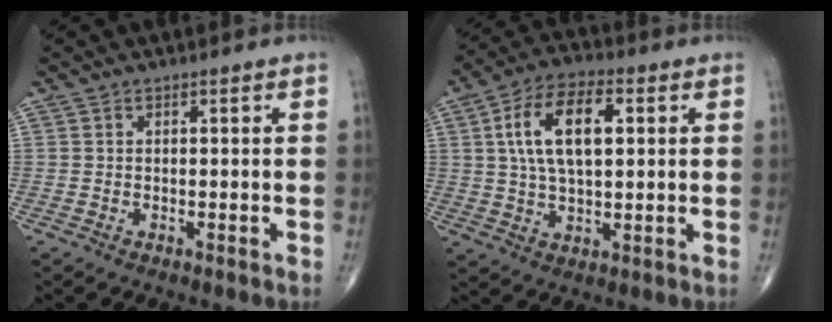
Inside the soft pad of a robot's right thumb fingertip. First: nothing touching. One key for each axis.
{"total": 13.4, "fx": 3.0, "fy": 6.5, "fz": 11.3, "tx": -0.203, "ty": 0.008, "tz": 0.053}